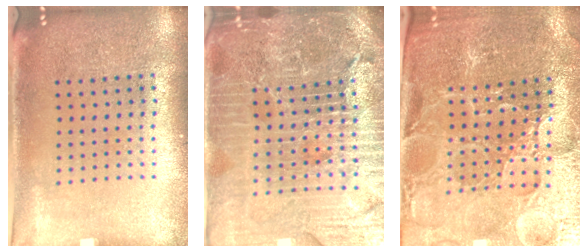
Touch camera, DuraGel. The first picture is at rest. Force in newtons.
{"total": 5.8, "press": 5.2, "slide": 2.6}
{"total": 3.8, "press": 3.7, "slide": 0.6}